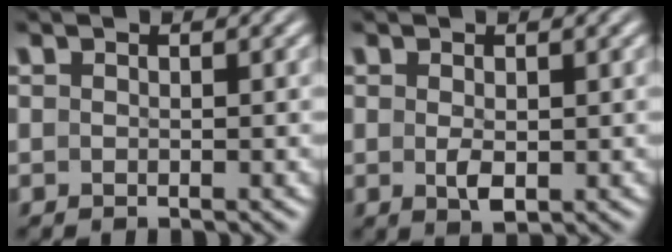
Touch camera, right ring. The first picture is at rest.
{"total": 1.7, "force": [-0.4, 0.5, 1.6], "torque": [-0.032, -0.017, 0.007]}